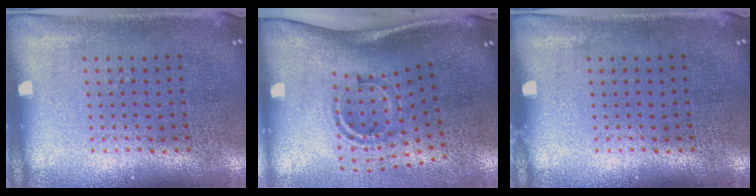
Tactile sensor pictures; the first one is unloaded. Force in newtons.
{"total": 1.9, "press": 1.2, "slide": 1.5}
{"total": 0.0}